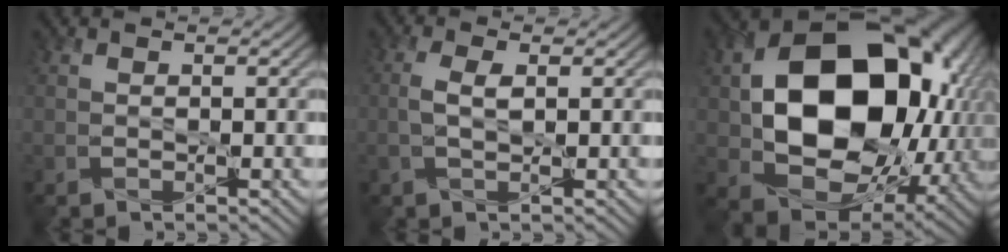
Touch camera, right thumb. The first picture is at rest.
{"total": 2.3, "force": [0.1, 0.8, 2.2], "torque": [-0.054, 0.004, 0.002]}
{"total": 20.1, "force": [1.4, 14.9, 13.5], "torque": [-0.260, -0.052, 0.062]}